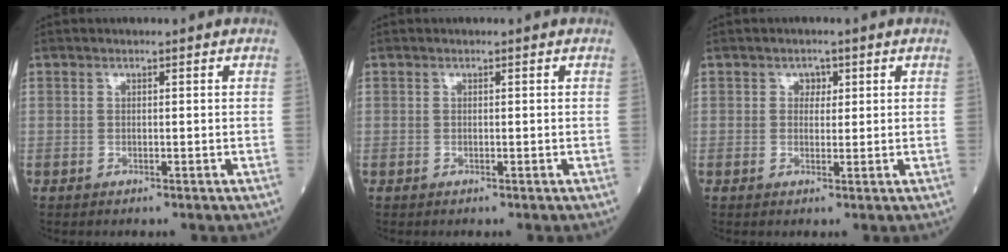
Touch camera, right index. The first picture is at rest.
{"total": 0.0}
{"total": 1.7, "force": [0.7, 1.3, 0.9], "torque": [-0.005, 0.000, 0.007]}